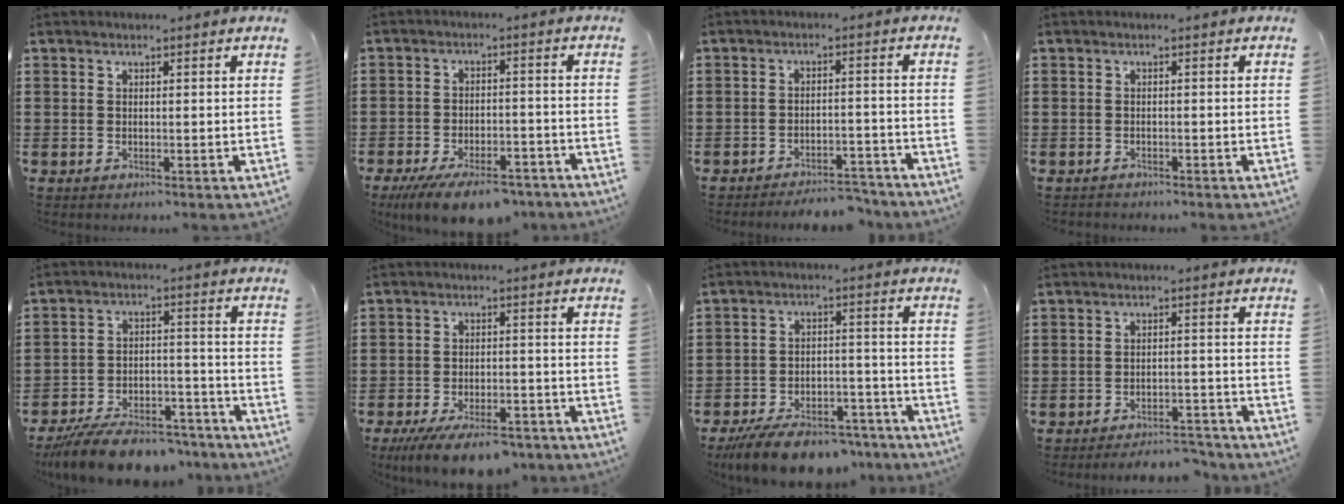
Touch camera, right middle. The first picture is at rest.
{"total": 7.8, "force": [-6.6, 2.0, 3.6], "torque": [-0.060, 0.011, -0.120]}
{"total": 4.1, "force": [-4.0, 0.3, 0.5], "torque": [-0.011, 0.004, -0.084]}
{"total": 0.6, "force": [-0.6, 0.1, 0.0], "torque": [-0.002, -0.001, -0.014]}
{"total": 9.4, "force": [-8.6, 2.0, 3.3], "torque": [-0.056, 0.026, -0.162]}
{"total": 7.1, "force": [-6.1, 1.7, 3.2], "torque": [-0.055, 0.006, -0.113]}
{"total": 8.9, "force": [-7.8, 2.3, 3.6], "torque": [-0.056, 0.025, -0.144]}
{"total": 3.8, "force": [-3.7, 0.3, 0.5], "torque": [-0.013, 0.003, -0.077]}